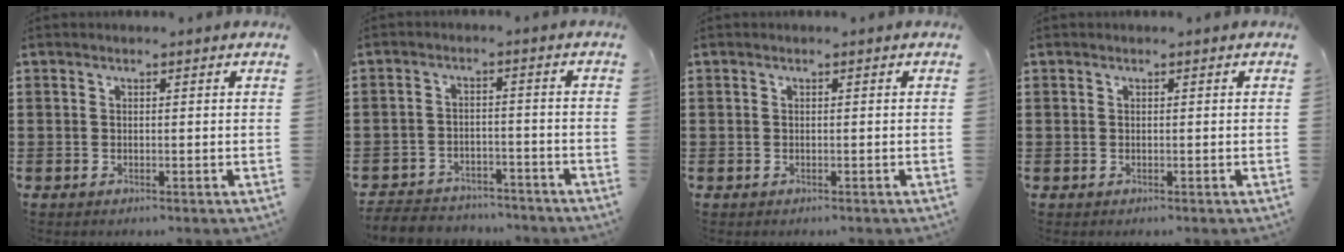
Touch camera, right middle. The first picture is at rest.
{"total": 3.8, "force": [-3.7, 0.8, -0.1], "torque": [-0.010, 0.001, -0.082]}
{"total": 0.0}
{"total": 0.0}